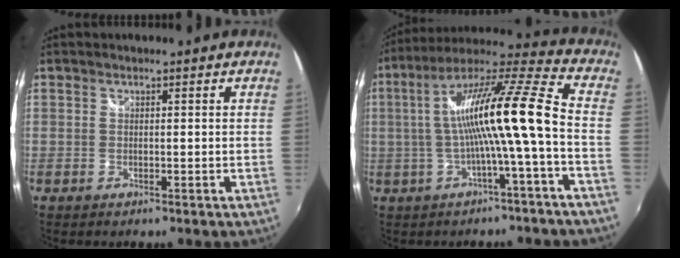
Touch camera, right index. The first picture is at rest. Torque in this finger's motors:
{"motor_torque": [1.63, -0.45, 1.05, 0.21]}